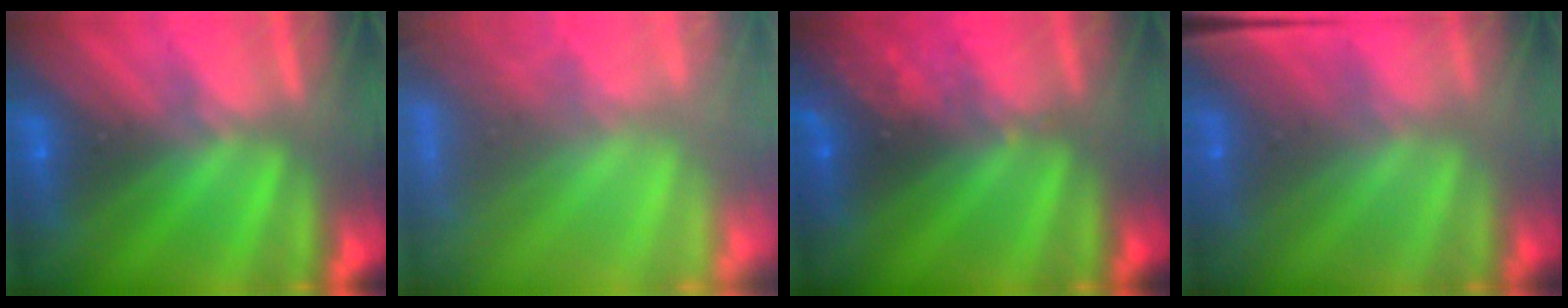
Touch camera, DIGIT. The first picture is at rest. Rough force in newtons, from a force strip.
{"total": 7.1}
{"total": 2.8}
{"total": 1.1}